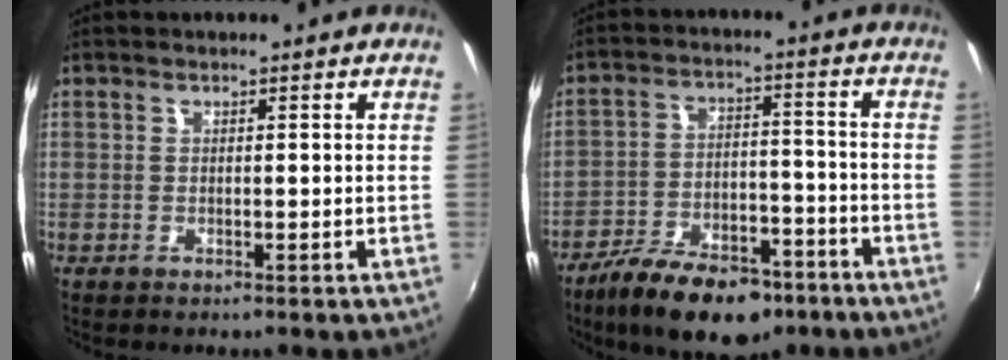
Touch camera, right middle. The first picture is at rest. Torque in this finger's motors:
{"motor_torque": [1.10, -1.04, 0.44, 0.09]}